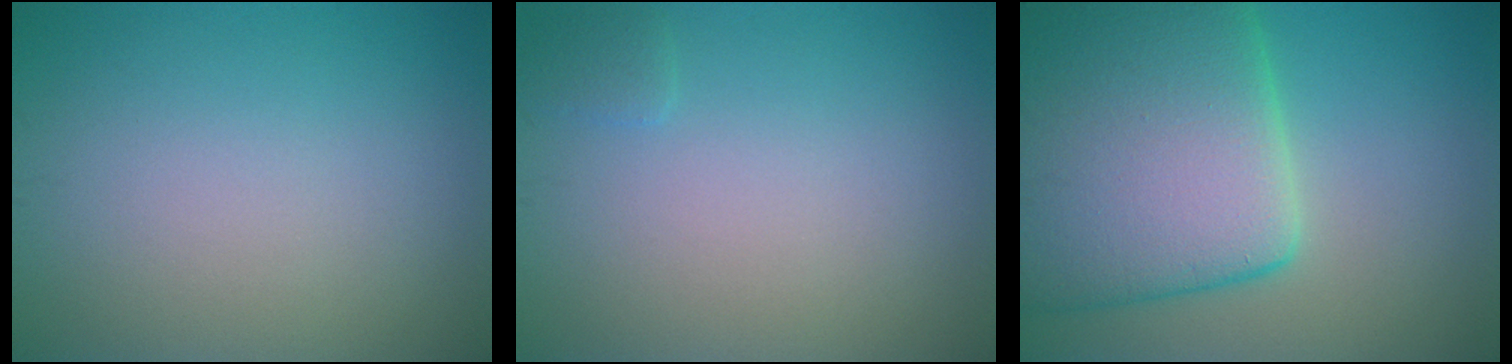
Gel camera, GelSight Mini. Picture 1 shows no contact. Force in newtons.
{"total": 0.7, "press": 0.7, "slide": 0.1}
{"total": 15.7, "press": 15.7, "slide": 0.9}